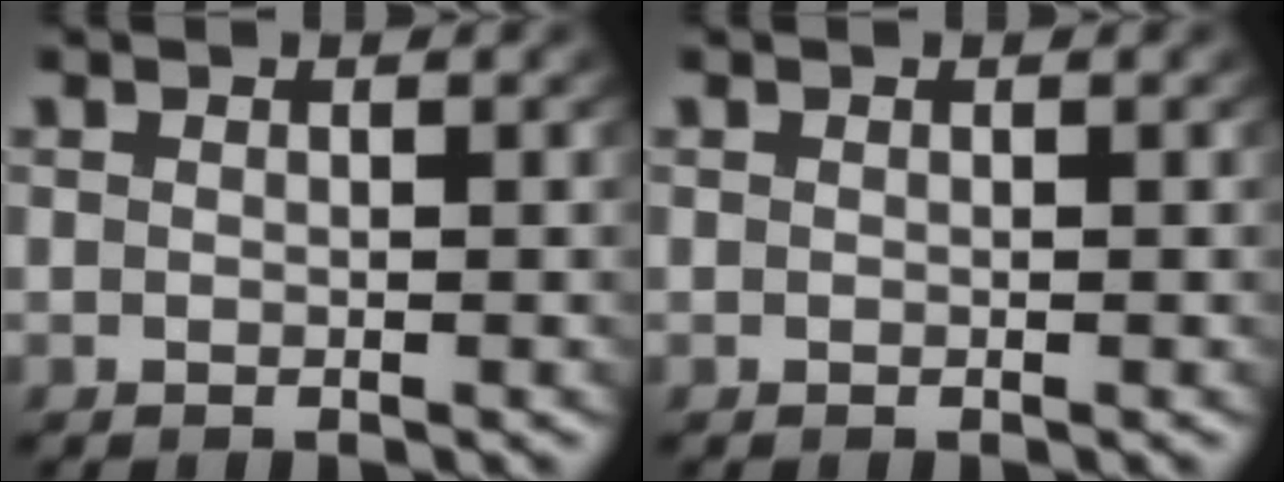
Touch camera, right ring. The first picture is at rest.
{"total": 0.0}